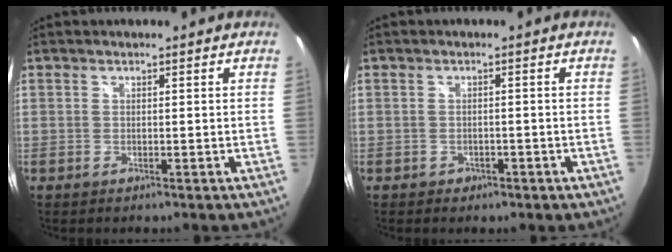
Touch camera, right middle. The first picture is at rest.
{"total": 2.4, "force": [-1.2, 2.0, 0.8], "torque": [-0.016, -0.001, -0.012]}